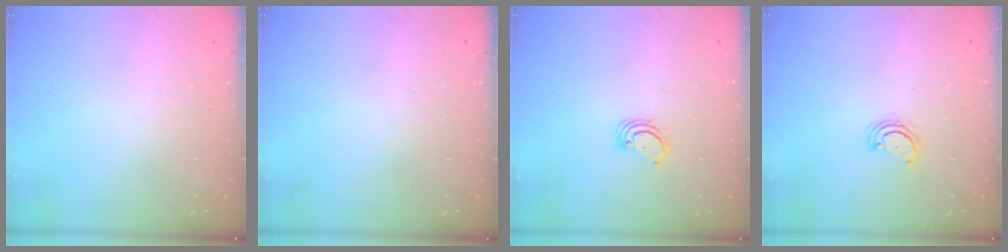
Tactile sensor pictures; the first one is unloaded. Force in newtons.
{"total": 0.0}
{"total": 3.4, "press": 3.4, "slide": 0.1}
{"total": 2.9, "press": 2.9, "slide": 0.3}